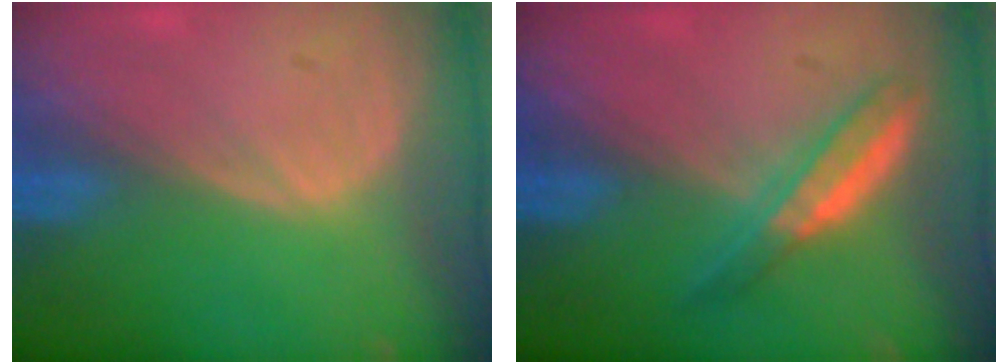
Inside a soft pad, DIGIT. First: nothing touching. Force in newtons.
{"total": 4.6, "press": 4.6, "slide": 0.1}